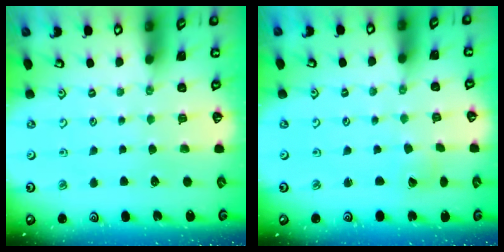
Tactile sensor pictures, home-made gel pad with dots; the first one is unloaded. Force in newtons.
{"total": 0.8, "press": 0.8, "slide": 0.0}